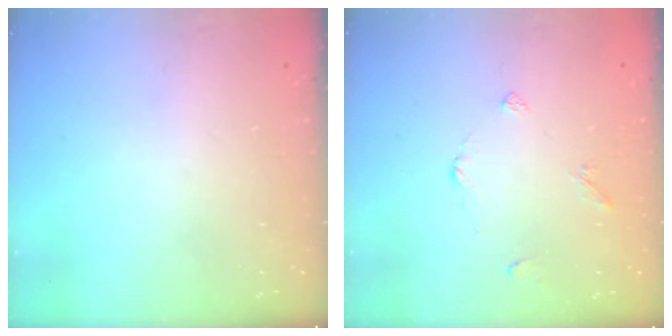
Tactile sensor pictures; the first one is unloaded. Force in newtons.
{"total": 4.0, "press": 4.0, "slide": 0.6}